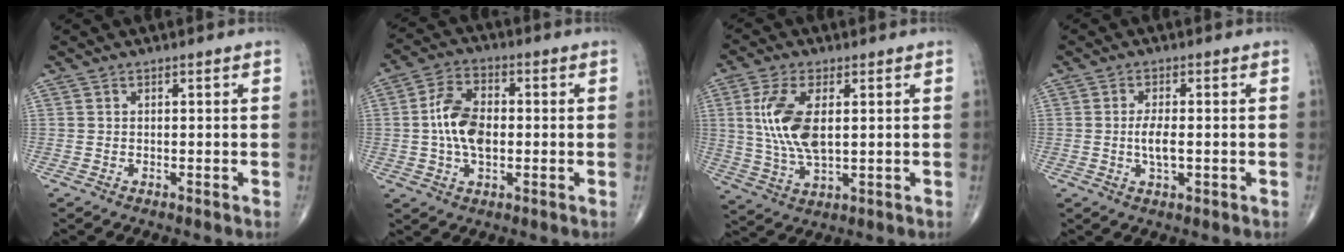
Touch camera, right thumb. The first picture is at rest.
{"total": 10.1, "force": [-0.2, 5.9, 8.1], "torque": [-0.145, 0.013, -0.008]}
{"total": 11.6, "force": [2.0, 5.4, 10.0], "torque": [-0.213, -0.009, 0.045]}
{"total": 4.1, "force": [-0.5, 1.6, 3.7], "torque": [-0.074, -0.003, -0.010]}